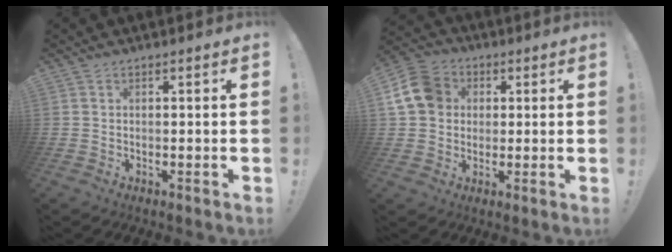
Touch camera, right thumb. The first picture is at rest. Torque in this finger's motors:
{"motor_torque": [0.09, 0.14, 0.58, 0.01, 0.01]}